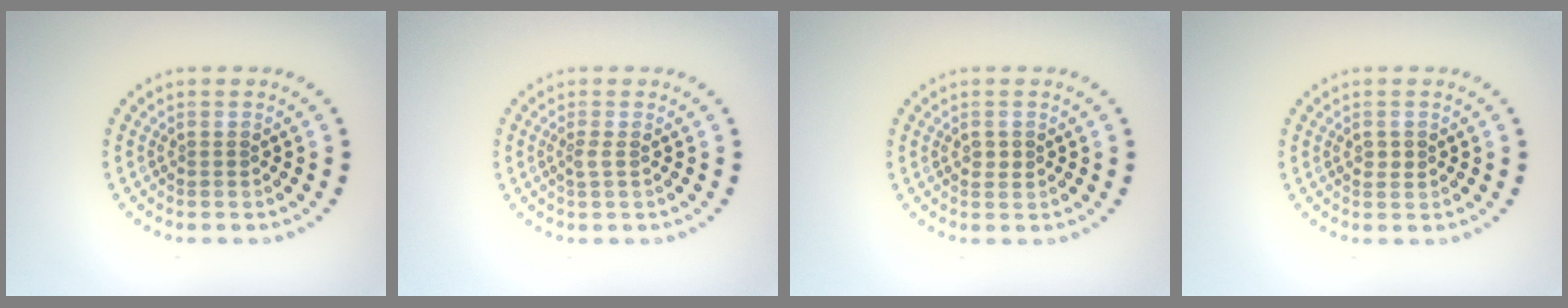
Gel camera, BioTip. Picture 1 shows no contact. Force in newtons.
{"total": 1.0, "press": 0.7, "slide": 0.7}
{"total": 1.1, "press": 1.1, "slide": 0.1}
{"total": 1.1, "press": 1.1, "slide": 0.1}